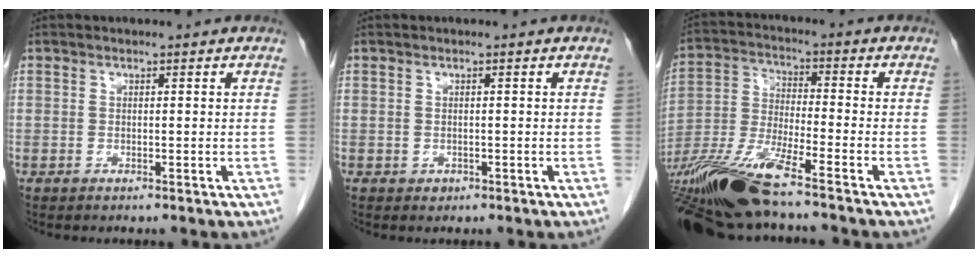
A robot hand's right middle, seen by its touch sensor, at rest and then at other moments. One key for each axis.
{"total": 0.7, "fx": -0.3, "fy": 0.6, "fz": 0.2, "tx": -0.003, "ty": 0.002, "tz": -0.002}
{"total": 14.6, "fx": -11.0, "fy": 0.6, "fz": 9.6, "tx": -0.200, "ty": -0.025, "tz": -0.210}